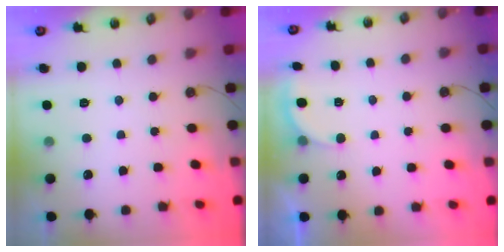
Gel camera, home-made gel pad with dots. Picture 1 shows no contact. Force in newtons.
{"total": 2.1, "press": 2.0, "slide": 0.6}